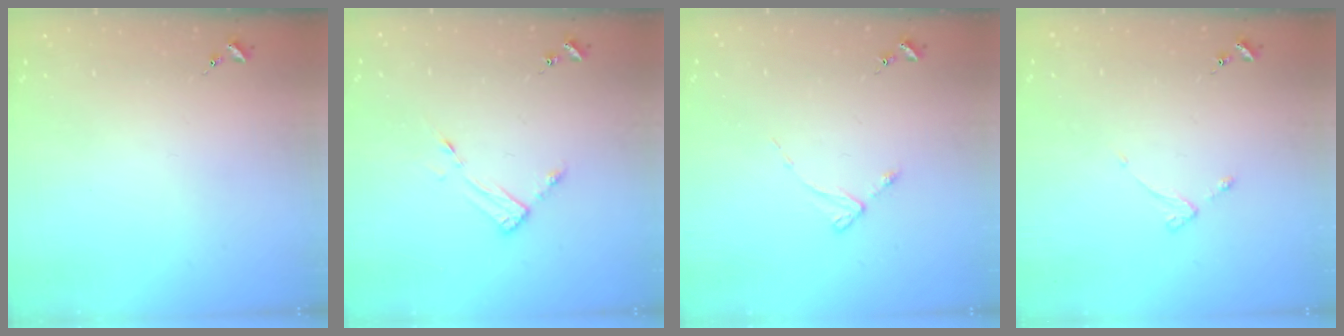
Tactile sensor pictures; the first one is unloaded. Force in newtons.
{"total": 3.5, "press": 3.5, "slide": 0.4}
{"total": 2.8, "press": 2.8, "slide": 0.3}
{"total": 2.6, "press": 2.6, "slide": 0.5}